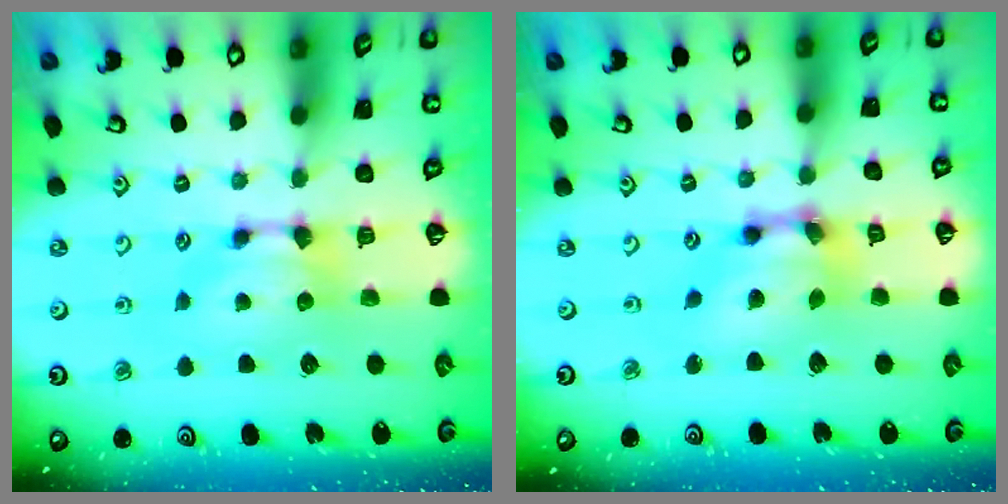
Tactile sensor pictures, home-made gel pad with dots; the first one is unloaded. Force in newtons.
{"total": 6.8, "press": 6.5, "slide": 2.2}